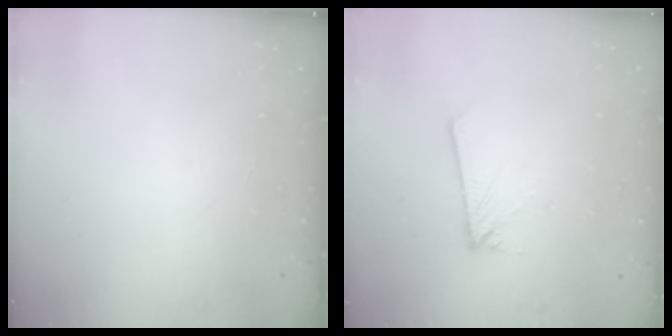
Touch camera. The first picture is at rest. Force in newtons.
{"total": 1.8, "press": 1.8, "slide": 0.1}